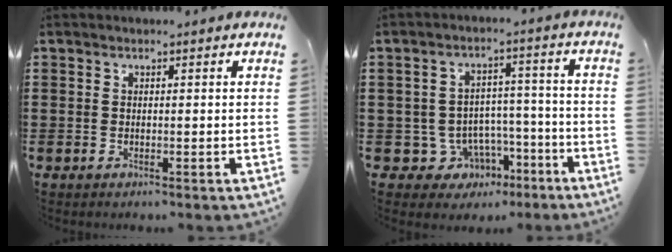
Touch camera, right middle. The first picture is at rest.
{"total": 6.3, "force": [-3.5, 5.1, 1.2], "torque": [-0.038, 0.017, -0.056]}